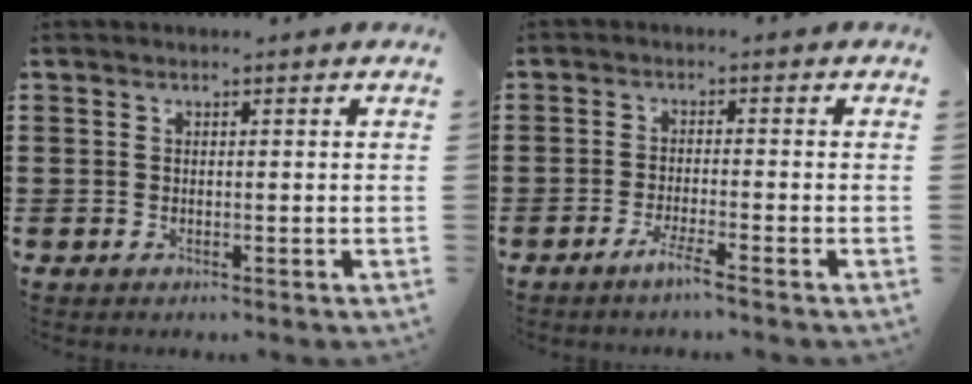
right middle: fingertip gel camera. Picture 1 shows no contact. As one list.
[{"total": 3.0, "force": [-2.1, -0.2, 2.1], "torque": [-0.042, -0.003, -0.039]}]